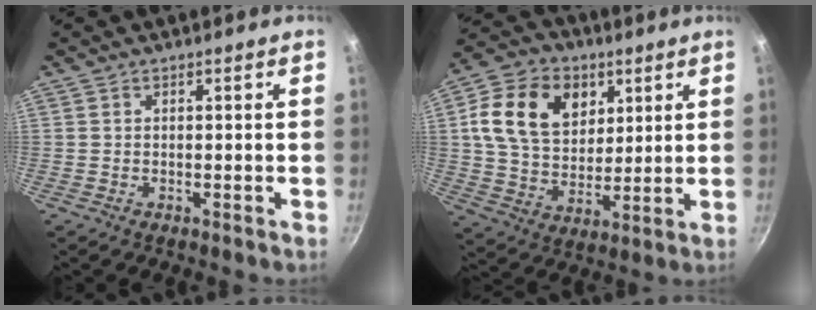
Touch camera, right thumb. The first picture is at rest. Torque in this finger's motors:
{"motor_torque": [0.07, 0.32, 0.35, -0.09, 0.17]}